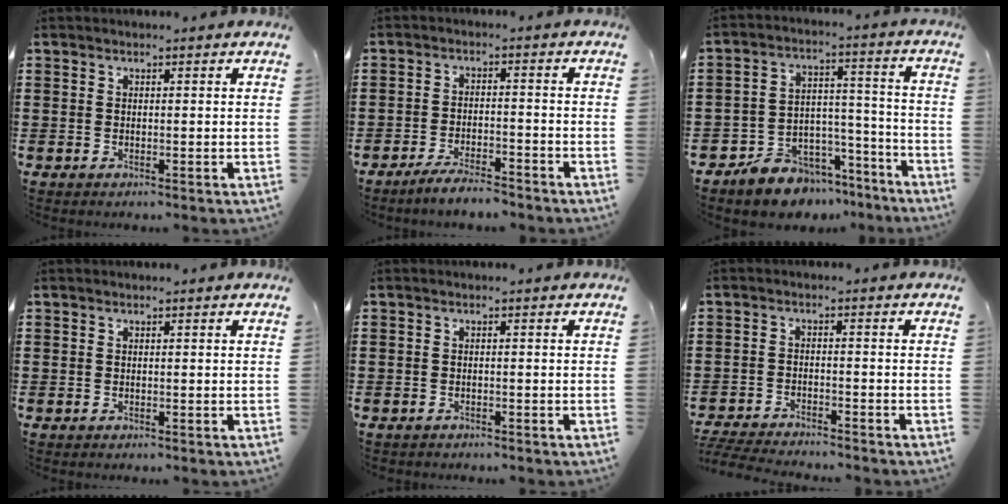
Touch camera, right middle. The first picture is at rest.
{"total": 4.0, "force": [-3.7, 0.3, 1.5], "torque": [-0.034, -0.001, -0.074]}
{"total": 7.0, "force": [-6.3, 3.0, 0.3], "torque": [-0.013, 0.022, -0.121]}
{"total": 0.0}
{"total": 0.6, "force": [-0.6, 0.1, 0.1], "torque": [-0.003, -0.002, -0.012]}
{"total": 3.9, "force": [-3.8, 0.0, 0.6], "torque": [-0.026, -0.009, -0.083]}